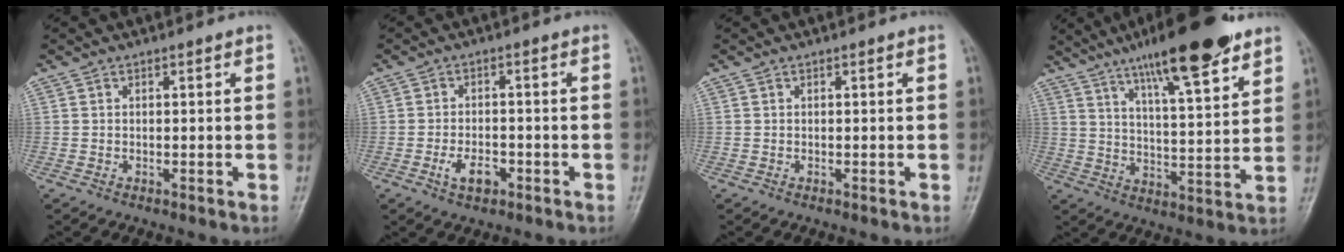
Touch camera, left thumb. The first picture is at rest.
{"total": 4.3, "force": [-2.0, 2.4, 3.0], "torque": [-0.049, 0.011, -0.033]}
{"total": 0.0}
{"total": 17.8, "force": [11.9, 3.7, 12.7], "torque": [-0.177, -0.050, 0.191]}